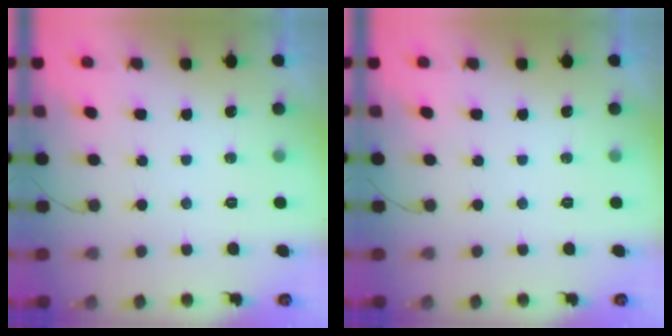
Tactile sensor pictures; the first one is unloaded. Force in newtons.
{"total": 0.0}